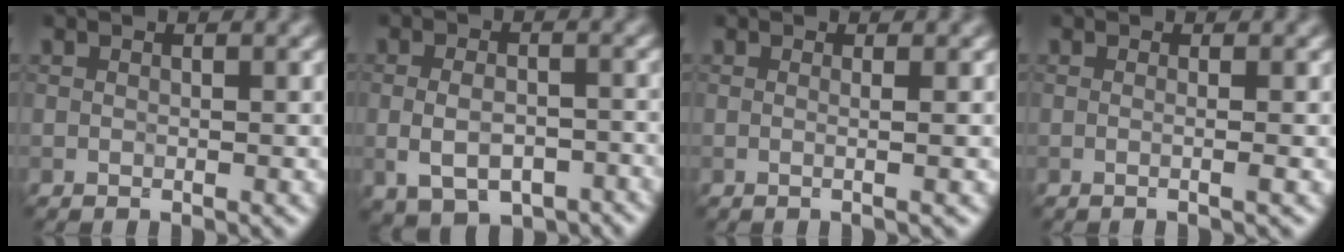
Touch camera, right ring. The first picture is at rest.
{"total": 5.6, "force": [-2.2, 3.2, 4.0], "torque": [-0.067, -0.005, -0.034]}
{"total": 2.8, "force": [0.6, 1.4, 2.3], "torque": [-0.006, 0.005, -0.023]}
{"total": 2.3, "force": [0.4, 1.1, 2.0], "torque": [-0.003, -0.005, -0.022]}